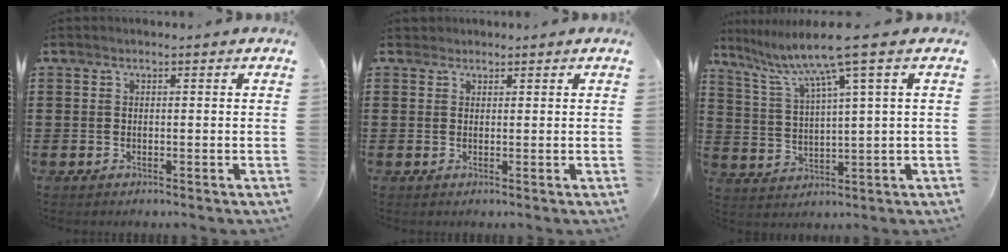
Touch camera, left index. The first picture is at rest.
{"total": 1.1, "force": [0.9, 0.6, 0.0], "torque": [-0.004, 0.003, 0.019]}
{"total": 8.2, "force": [5.1, -0.6, 6.4], "torque": [-0.143, -0.025, 0.082]}